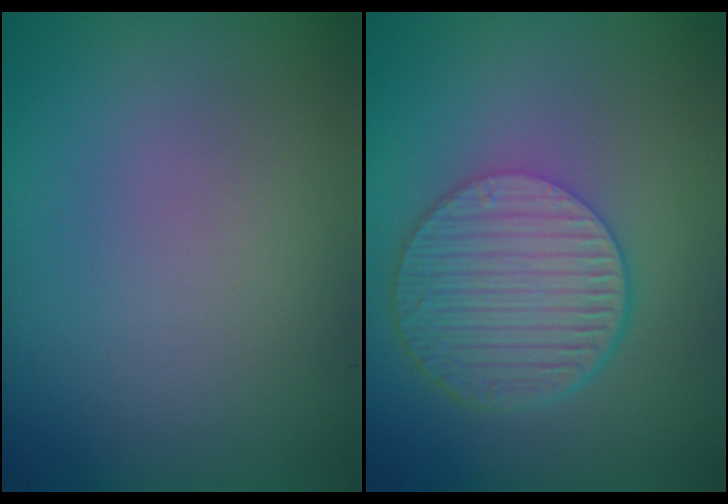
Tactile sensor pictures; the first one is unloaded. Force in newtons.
{"total": 6.5, "press": 4.5, "slide": 4.8}